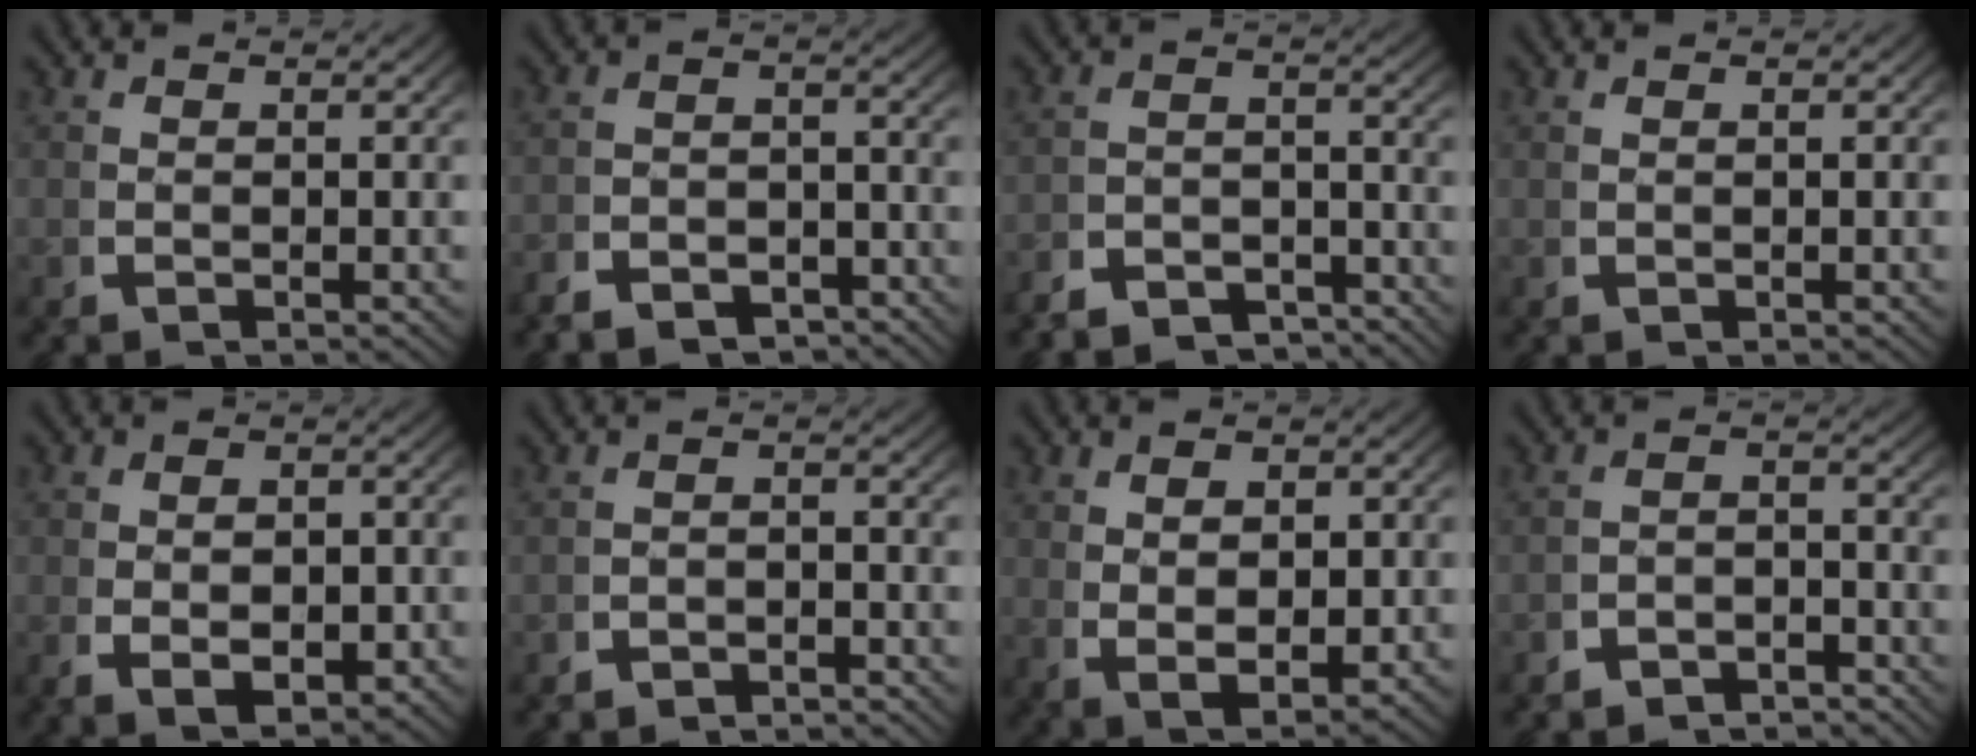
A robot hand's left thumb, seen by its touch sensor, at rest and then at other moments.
{"total": 3.5, "force": [-3.1, 1.3, 0.9], "torque": [-0.001, -0.011, -0.057]}
{"total": 4.9, "force": [-4.4, 1.7, 1.1], "torque": [-0.006, -0.021, -0.076]}
{"total": 0.5, "force": [0.3, -0.3, 0.3], "torque": [-0.010, 0.001, 0.008]}
{"total": 4.9, "force": [-0.8, 3.1, 3.7], "torque": [-0.062, -0.018, -0.005]}
{"total": 2.6, "force": [-2.5, 0.5, 0.3], "torque": [0.000, -0.009, -0.043]}
{"total": 6.0, "force": [-0.2, 3.6, 4.7], "torque": [-0.102, -0.025, 0.015]}
{"total": 3.5, "force": [-3.4, 0.8, 0.6], "torque": [-0.001, -0.009, -0.058]}